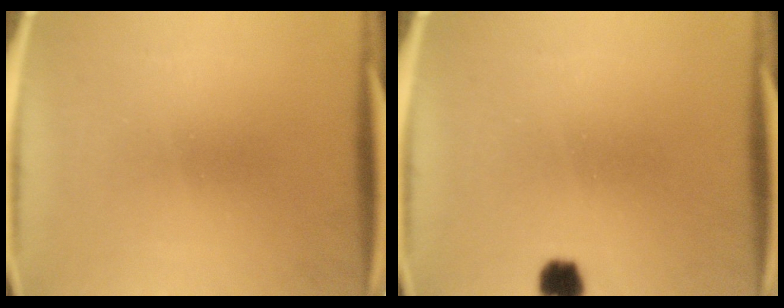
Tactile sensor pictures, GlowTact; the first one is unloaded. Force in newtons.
{"total": 3.5}